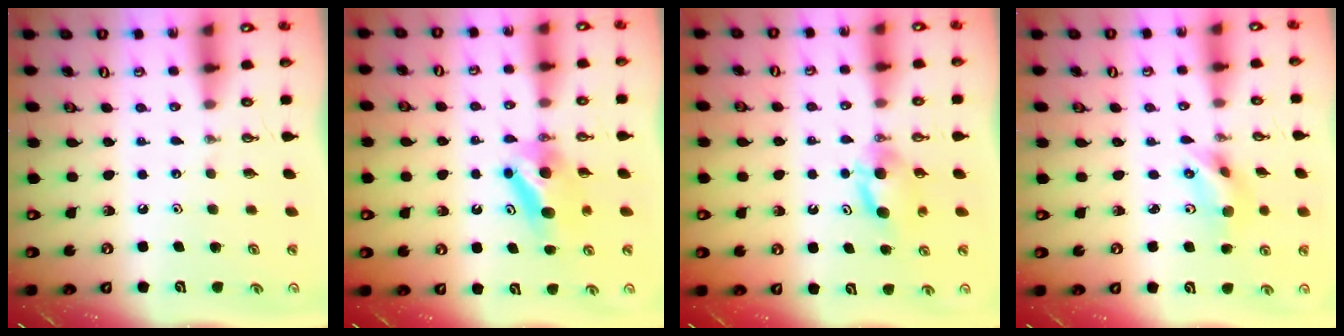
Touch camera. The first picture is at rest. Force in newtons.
{"total": 6.6, "press": 6.5, "slide": 1.2}
{"total": 5.3, "press": 5.2, "slide": 0.5}
{"total": 6.3, "press": 5.5, "slide": 3.1}